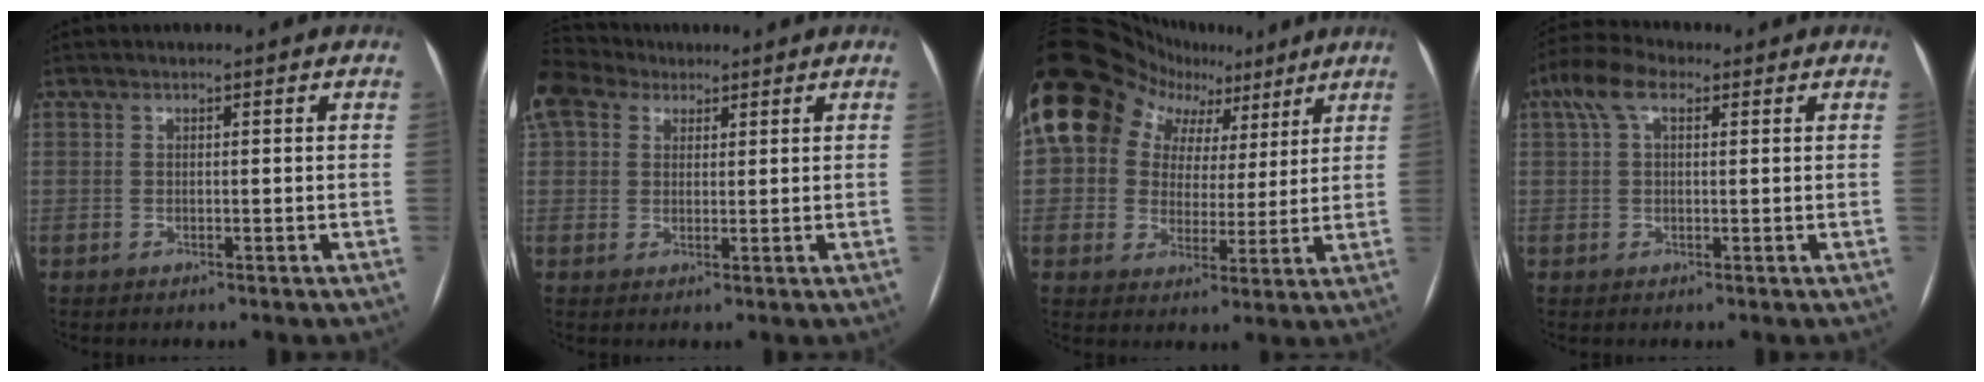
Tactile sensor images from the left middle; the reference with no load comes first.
{"total": 7.7, "force": [5.1, 4.9, 3.0], "torque": [-0.077, 0.042, 0.102]}
{"total": 17.0, "force": [8.2, 13.0, 7.2], "torque": [-0.118, 0.075, 0.130]}
{"total": 5.8, "force": [2.6, 2.7, 4.5], "torque": [-0.105, 0.039, 0.050]}